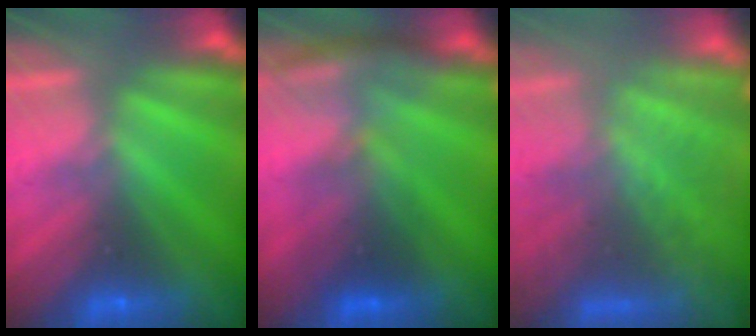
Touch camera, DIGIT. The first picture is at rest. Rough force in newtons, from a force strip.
{"total": 2.8}
{"total": 7.6}